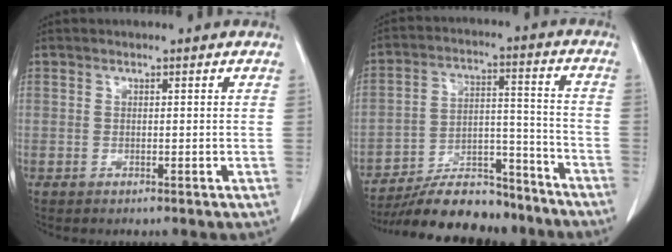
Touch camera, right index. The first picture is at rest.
{"total": 15.7, "force": [-14.1, 4.5, 5.4], "torque": [-0.079, 0.031, -0.227]}